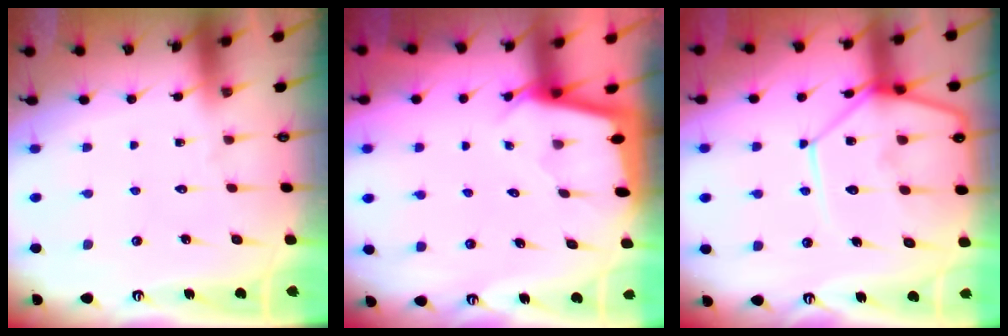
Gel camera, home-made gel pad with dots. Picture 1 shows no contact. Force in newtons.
{"total": 1.9, "press": 1.9, "slide": 0.1}
{"total": 15.5, "press": 15.4, "slide": 1.5}